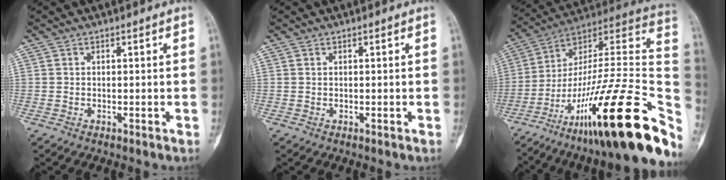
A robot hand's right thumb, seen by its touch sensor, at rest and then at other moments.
{"total": 0.0}
{"total": 35.6, "force": [-17.3, 8.1, 30.0], "torque": [-0.387, 0.075, -0.272]}